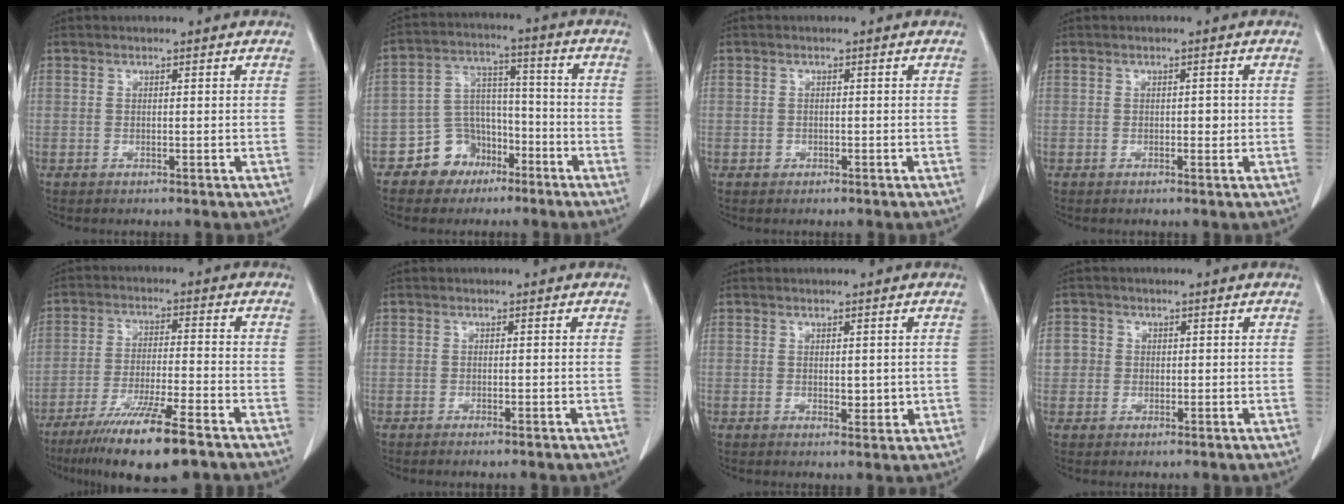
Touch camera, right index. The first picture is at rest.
{"total": 8.6, "force": [-5.1, 6.6, 2.0], "torque": [-0.036, 0.026, -0.080]}
{"total": 1.0, "force": [-0.4, 0.9, 0.0], "torque": [-0.002, 0.004, -0.007]}
{"total": 1.2, "force": [-0.1, 0.6, 1.0], "torque": [-0.011, 0.002, -0.001]}
{"total": 13.1, "force": [-9.1, 0.7, 9.4], "torque": [-0.168, -0.037, -0.153]}
{"total": 1.0, "force": [-0.8, 0.0, 0.6], "torque": [-0.011, -0.003, -0.010]}
{"total": 2.3, "force": [0.1, 1.3, 1.9], "torque": [-0.023, -0.006, 0.006]}
{"total": 2.7, "force": [0.2, 2.7, 0.4], "torque": [0.007, 0.008, 0.002]}